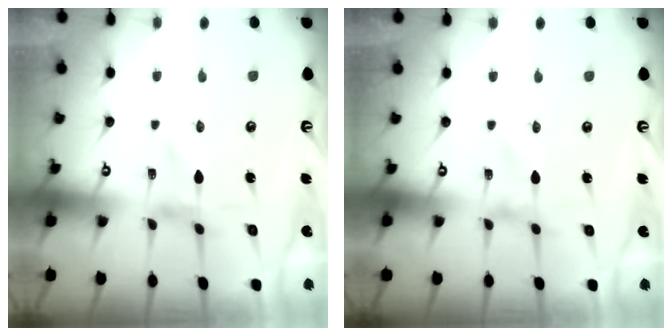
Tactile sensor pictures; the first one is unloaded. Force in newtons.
{"total": 0.0}